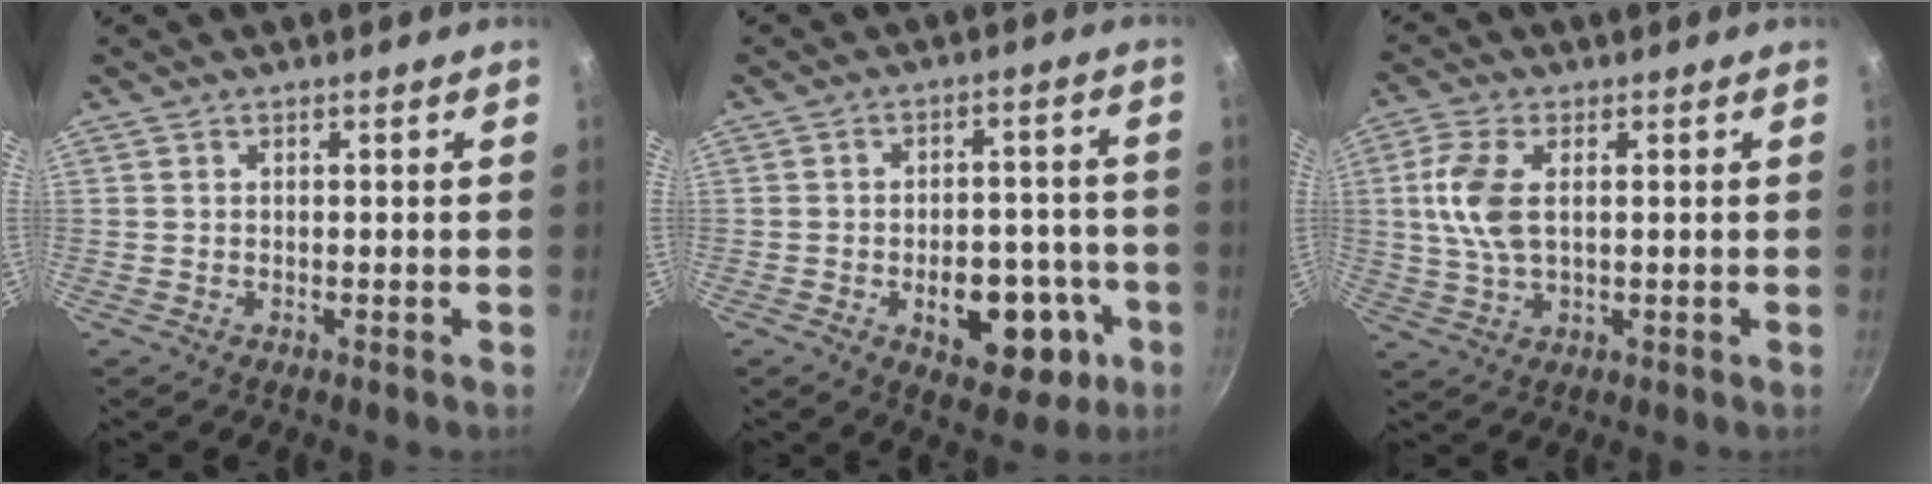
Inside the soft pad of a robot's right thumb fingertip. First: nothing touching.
{"total": 13.6, "force": [-4.6, 8.0, 10.1], "torque": [-0.100, 0.025, -0.054]}
{"total": 8.6, "force": [1.4, 4.6, 7.2], "torque": [-0.150, 0.006, 0.026]}